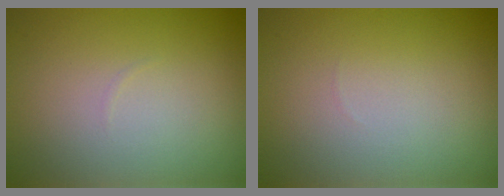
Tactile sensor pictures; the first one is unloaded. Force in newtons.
{"total": 0.0}